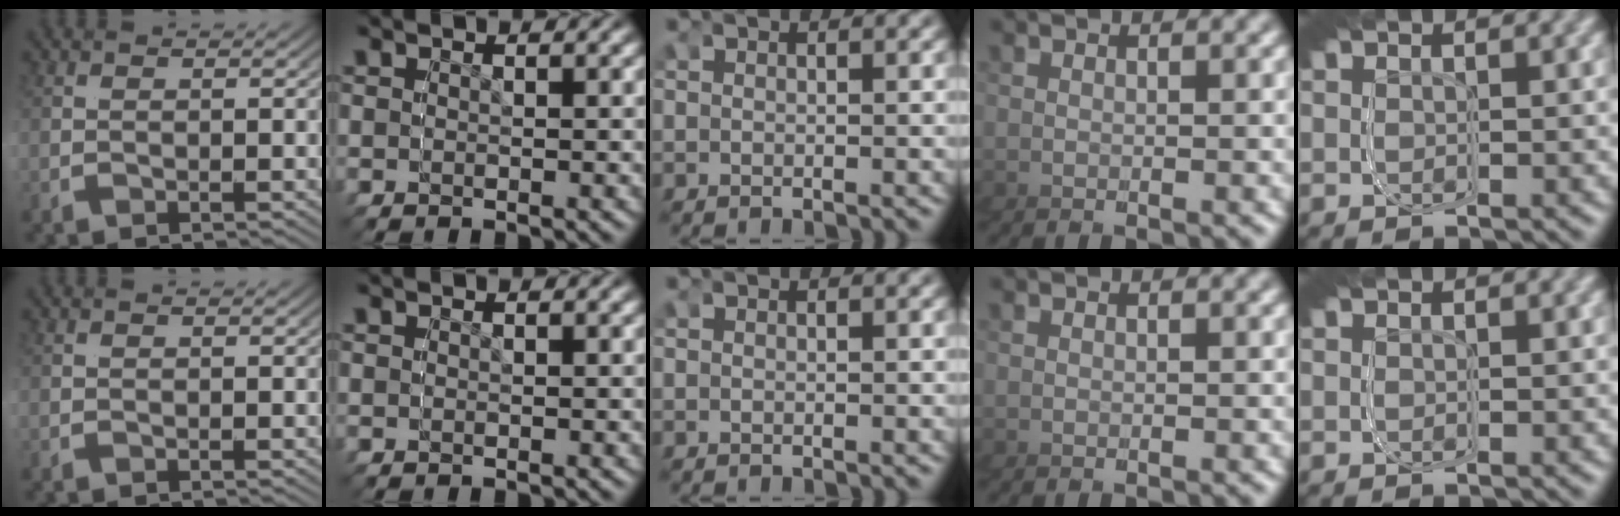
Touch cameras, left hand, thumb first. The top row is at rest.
{}